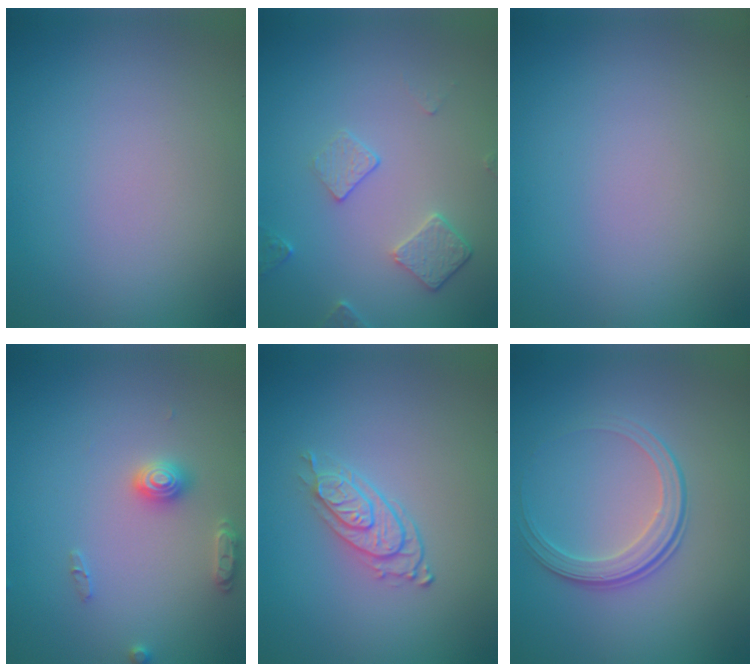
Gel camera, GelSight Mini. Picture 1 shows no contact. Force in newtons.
{"total": 2.3, "press": 1.6, "slide": 1.6}
{"total": 0.0}
{"total": 2.5, "press": 2.5, "slide": 0.4}
{"total": 2.5, "press": 2.0, "slide": 1.5}
{"total": 2.5, "press": 1.9, "slide": 1.7}